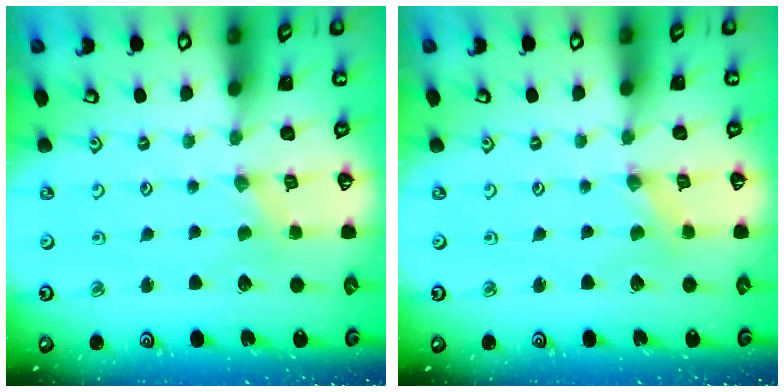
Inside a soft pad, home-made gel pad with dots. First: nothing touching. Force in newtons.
{"total": 0.0}